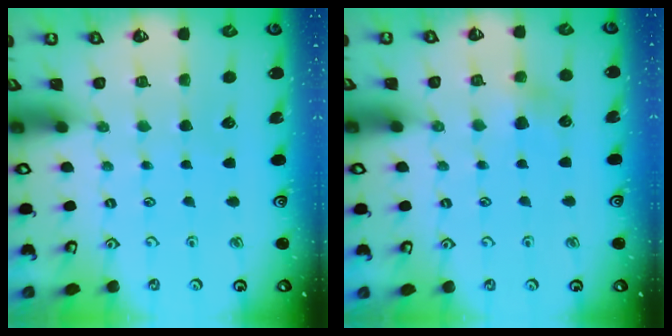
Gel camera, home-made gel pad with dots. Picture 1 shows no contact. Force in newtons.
{"total": 4.4, "press": 4.3, "slide": 0.5}